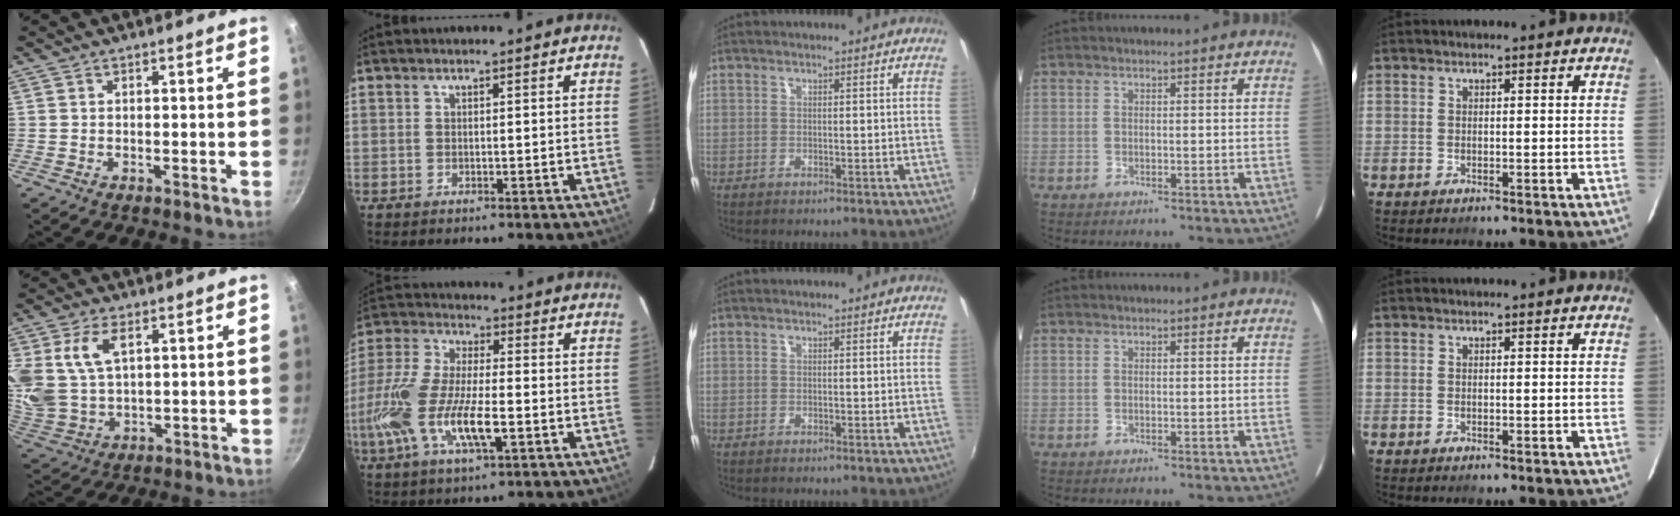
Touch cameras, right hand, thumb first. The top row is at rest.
{"thumb": {"total": 13.6, "force": [4.5, 8.6, 9.5], "torque": [-0.196, -0.013, 0.098]}, "index": {"total": 17.8, "force": [-5.5, 5.9, 15.9], "torque": [-0.341, -0.019, -0.108]}}